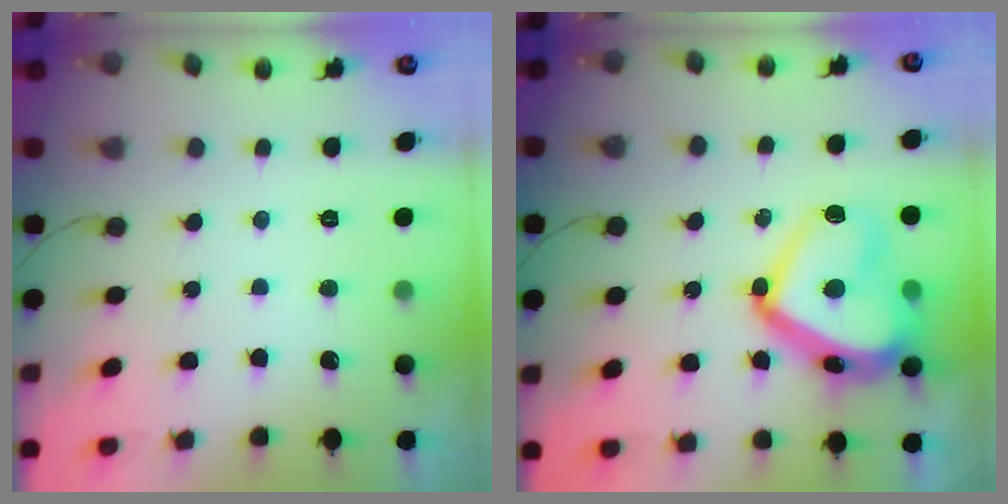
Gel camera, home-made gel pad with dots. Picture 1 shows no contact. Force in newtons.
{"total": 22.1, "press": 22.0, "slide": 1.7}